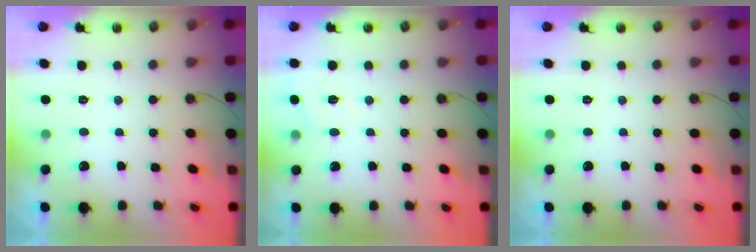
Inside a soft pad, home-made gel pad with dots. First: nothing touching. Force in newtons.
{"total": 4.9, "press": 4.8, "slide": 0.8}
{"total": 0.0}